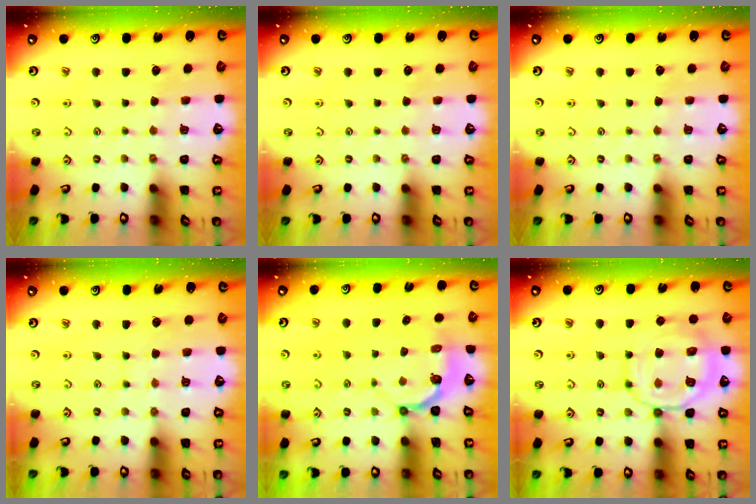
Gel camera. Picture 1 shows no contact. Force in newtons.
{"total": 0.0}
{"total": 0.0}
{"total": 5.9, "press": 5.9, "slide": 0.4}
{"total": 4.5, "press": 3.6, "slide": 2.6}
{"total": 12.8, "press": 12.7, "slide": 1.6}